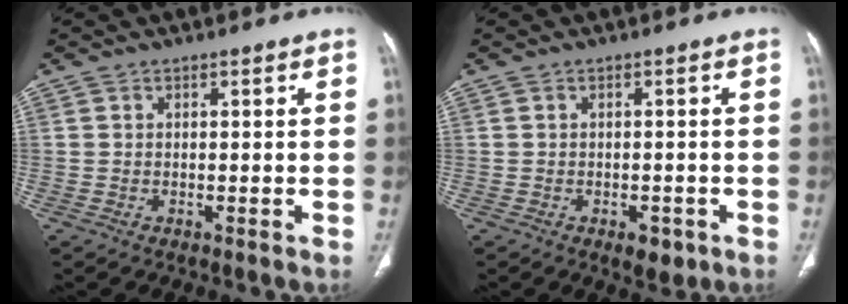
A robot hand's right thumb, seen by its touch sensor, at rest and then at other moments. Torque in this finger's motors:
{"motor_torque": [0.85, 0.59, -0.09, -0.02, 0.16]}